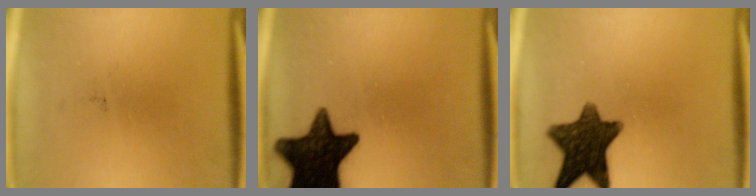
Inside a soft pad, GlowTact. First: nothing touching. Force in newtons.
{"total": 16.3}
{"total": 12.2}